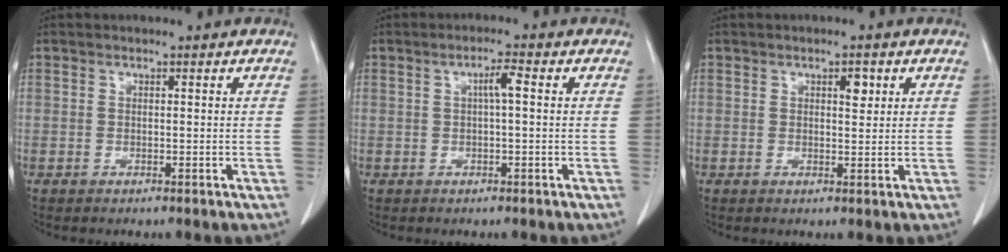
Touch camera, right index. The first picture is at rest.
{"total": 2.5, "force": [0.4, 0.3, 2.4], "torque": [-0.042, 0.005, 0.007]}
{"total": 2.1, "force": [0.9, 0.9, 1.7], "torque": [-0.024, -0.002, 0.014]}